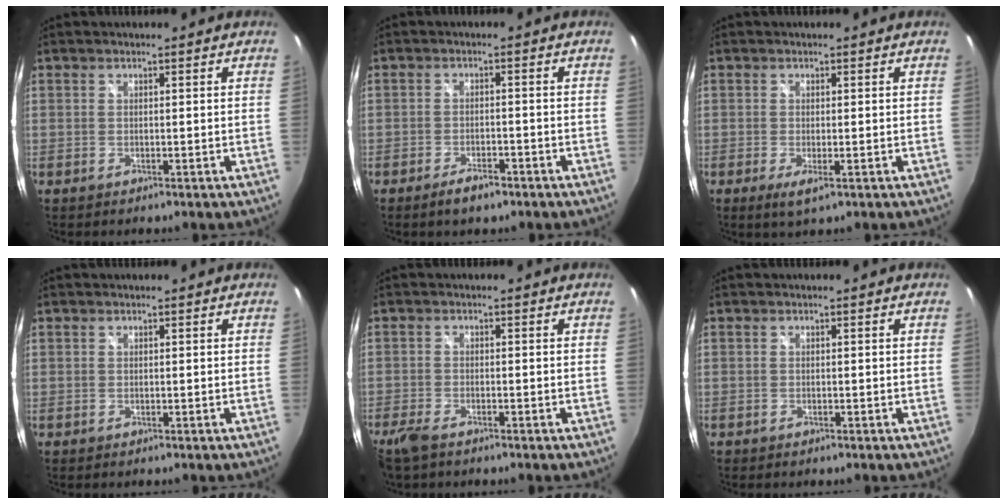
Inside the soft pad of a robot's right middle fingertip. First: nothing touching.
{"total": 4.1, "force": [-3.0, 1.6, 2.4], "torque": [-0.054, -0.005, -0.049]}
{"total": 2.7, "force": [-1.0, 0.4, 2.5], "torque": [-0.046, -0.014, -0.014]}
{"total": 0.0}
{"total": 4.2, "force": [-3.2, 1.4, 2.3], "torque": [-0.066, -0.011, -0.065]}
{"total": 0.0}